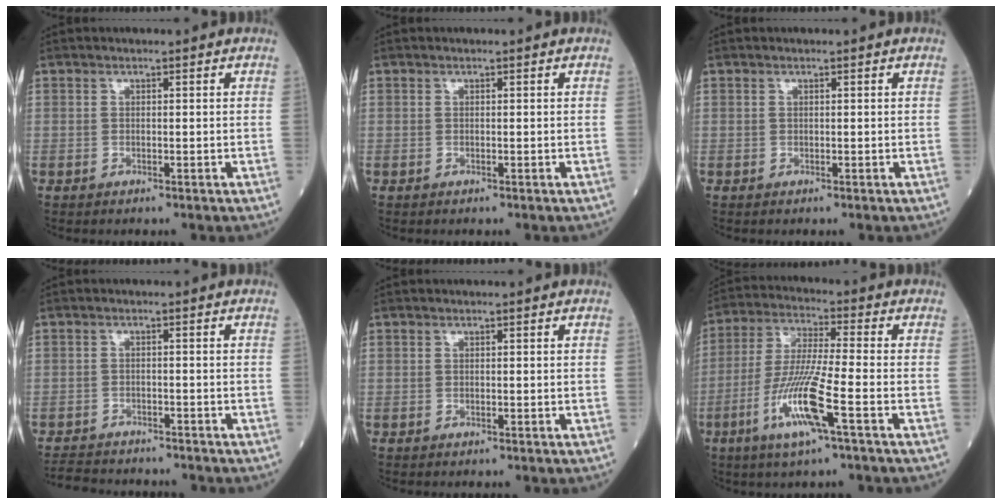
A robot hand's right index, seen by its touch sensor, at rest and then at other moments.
{"total": 0.0}
{"total": 0.0}
{"total": 8.1, "force": [-7.6, 1.6, 2.2], "torque": [-0.034, -0.005, -0.113]}
{"total": 0.0}
{"total": 11.4, "force": [-4.7, -0.1, 10.3], "torque": [-0.209, -0.015, -0.095]}